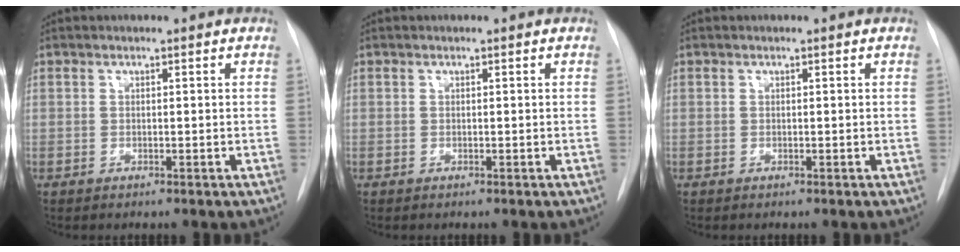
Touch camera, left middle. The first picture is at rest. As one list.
[{"total": 0.0}, {"total": 0.0}]